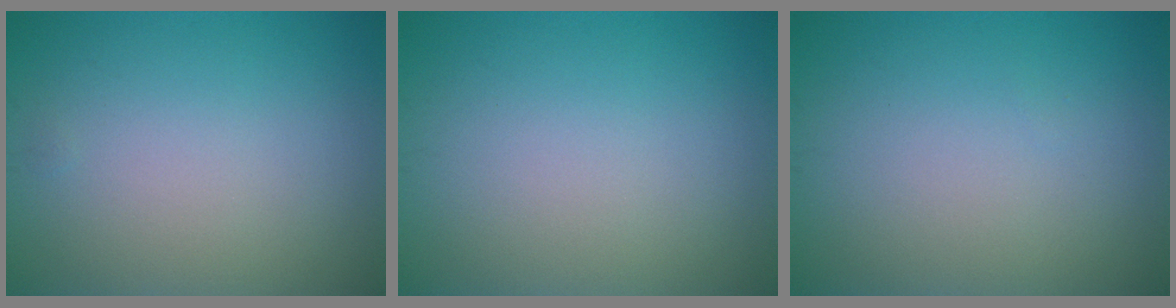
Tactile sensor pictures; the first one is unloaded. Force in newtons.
{"total": 0.0}
{"total": 0.0}